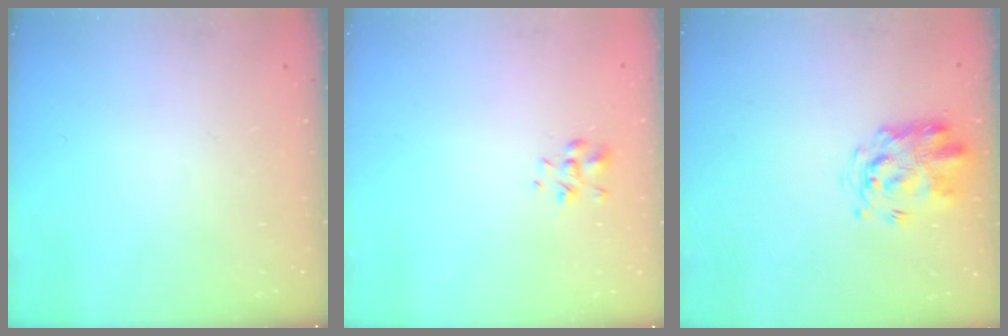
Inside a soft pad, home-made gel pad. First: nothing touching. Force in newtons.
{"total": 1.3, "press": 1.2, "slide": 0.6}
{"total": 3.2, "press": 3.0, "slide": 1.1}